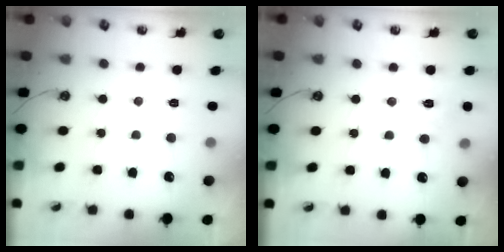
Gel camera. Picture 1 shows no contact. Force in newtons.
{"total": 7.4, "press": 7.4, "slide": 0.8}